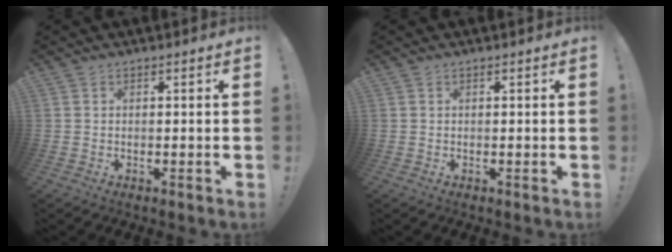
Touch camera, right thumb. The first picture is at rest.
{"total": 0.0}